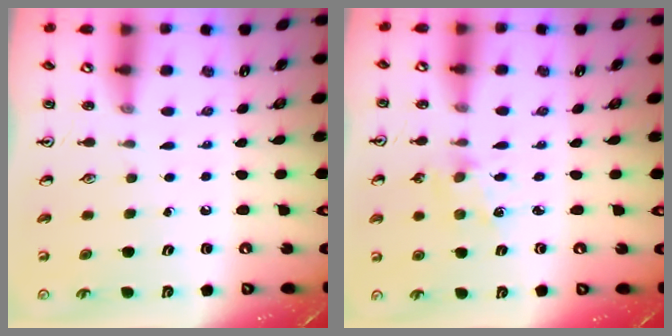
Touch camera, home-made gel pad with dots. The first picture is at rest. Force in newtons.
{"total": 1.8, "press": 1.7, "slide": 0.3}